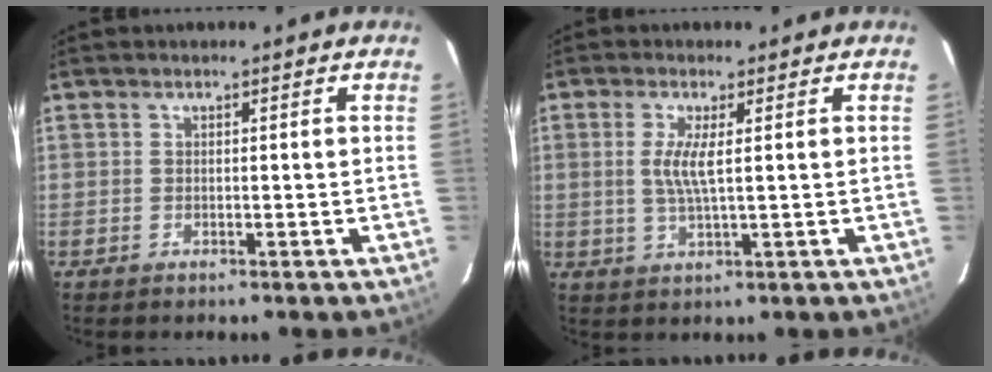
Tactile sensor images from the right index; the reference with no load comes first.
{"total": 4.5, "force": [0.7, 0.4, 4.4], "torque": [-0.093, -0.005, 0.012]}